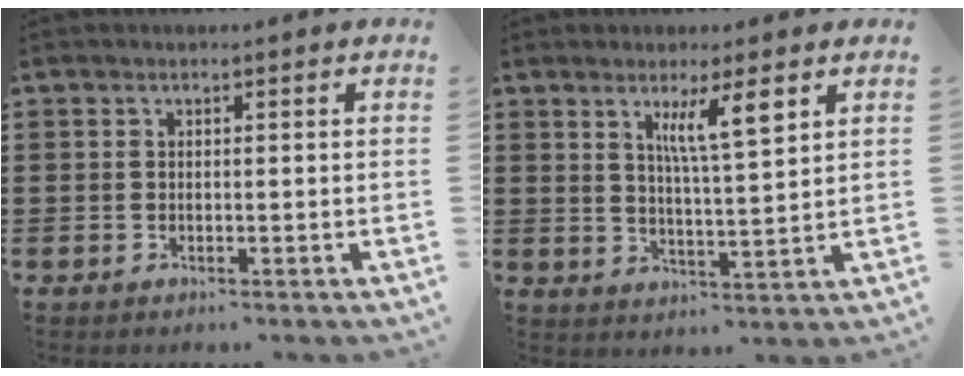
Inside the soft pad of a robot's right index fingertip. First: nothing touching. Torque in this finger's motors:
{"motor_torque": [0.43, 0.11, 0.46, 0.11]}